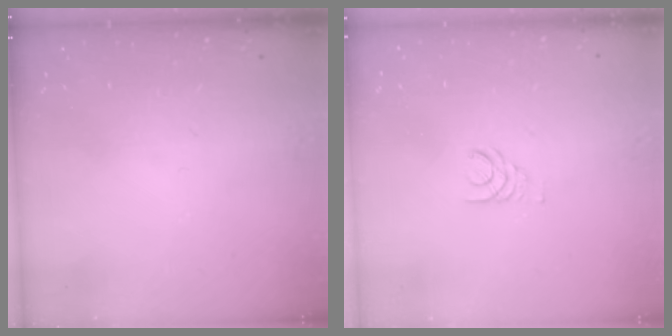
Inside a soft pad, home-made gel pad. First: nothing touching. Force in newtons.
{"total": 1.7, "press": 1.7, "slide": 0.2}